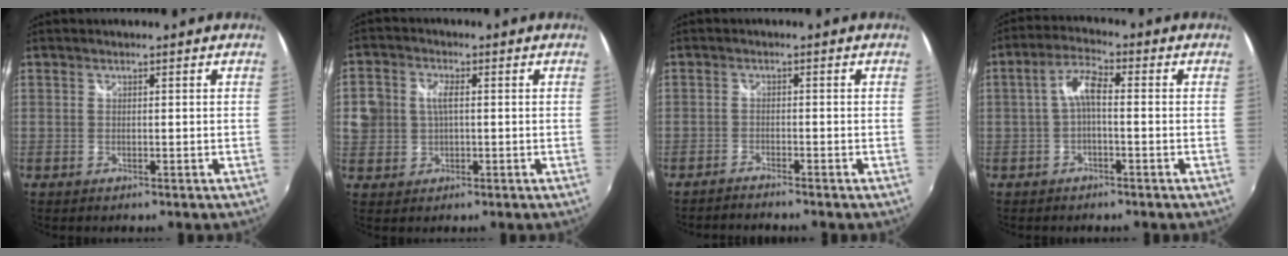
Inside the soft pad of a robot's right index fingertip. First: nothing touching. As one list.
[{"total": 6.1, "force": [0.0, 5.0, 3.5], "torque": [-0.071, 0.009, 0.003]}, {"total": 2.4, "force": [-2.4, 0.0, 0.4], "torque": [-0.025, -0.009, -0.046]}, {"total": 4.7, "force": [-0.8, 1.4, 4.4], "torque": [-0.093, 0.015, -0.017]}]